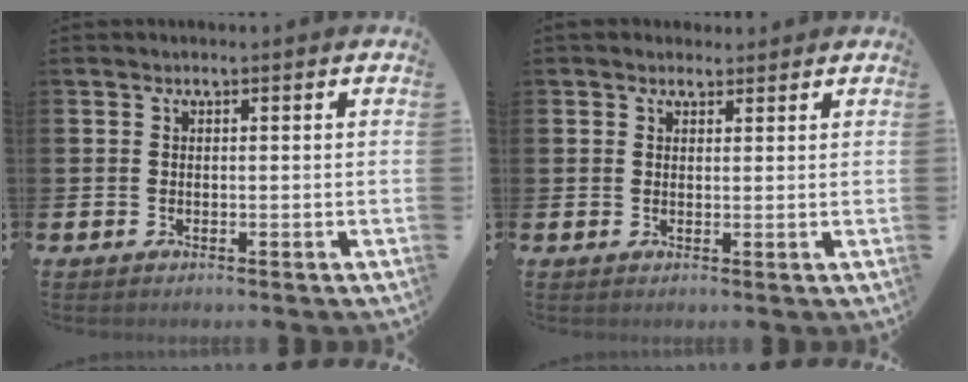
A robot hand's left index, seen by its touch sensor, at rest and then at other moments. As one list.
[{"total": 2.2, "force": [2.0, 0.9, 0.1], "torque": [0.013, -0.007, 0.034]}]